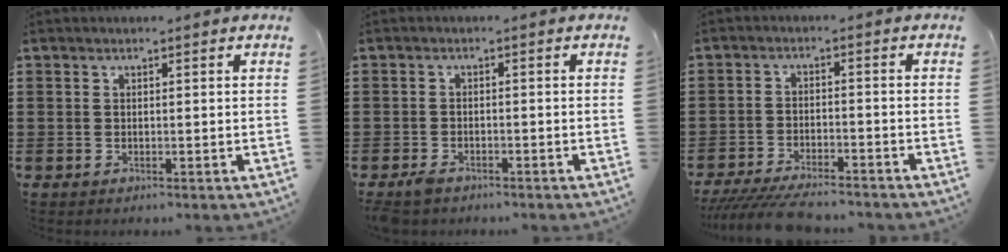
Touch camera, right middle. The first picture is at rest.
{"total": 1.6, "force": [-1.3, 0.7, 0.6], "torque": [-0.022, -0.001, -0.030]}
{"total": 5.2, "force": [-4.9, 0.6, 1.7], "torque": [-0.039, -0.007, -0.097]}